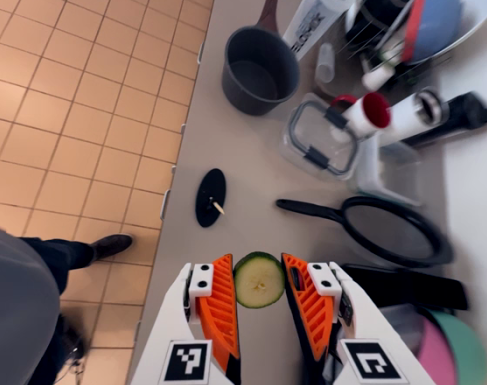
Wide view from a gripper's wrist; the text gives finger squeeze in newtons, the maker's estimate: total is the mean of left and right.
{"total": 7.5, "left": 7.9, "right": 7.1}